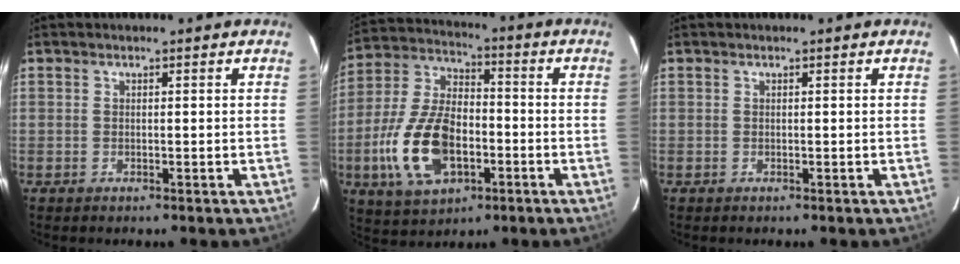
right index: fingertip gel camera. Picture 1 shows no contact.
{"total": 17.0, "force": [-5.4, 9.4, 13.1], "torque": [-0.286, 0.002, -0.090]}
{"total": 0.0}